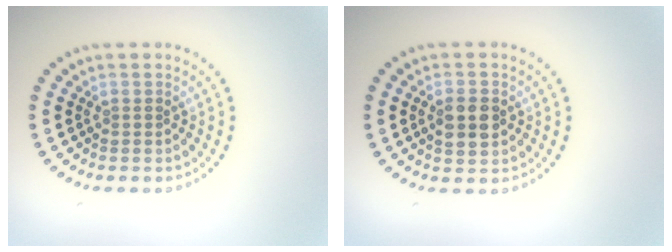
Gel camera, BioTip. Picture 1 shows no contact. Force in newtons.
{"total": 2.8, "press": 2.8, "slide": 0.1}